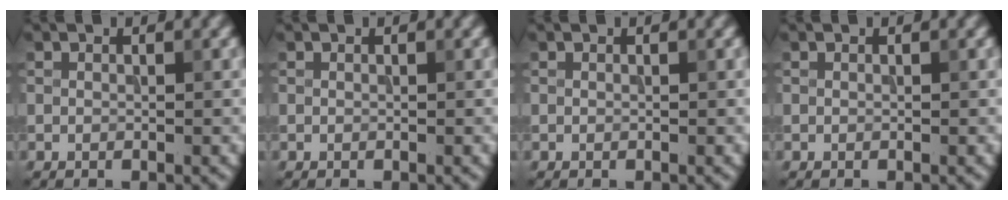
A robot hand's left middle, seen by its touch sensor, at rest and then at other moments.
{"total": 0.0}
{"total": 0.0}
{"total": 0.0}